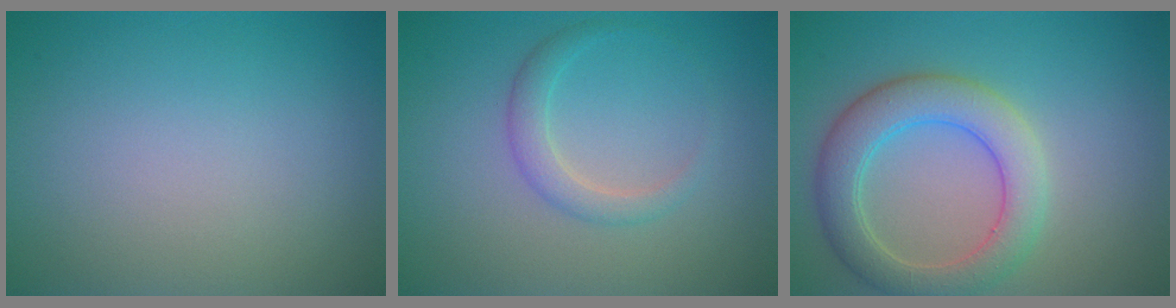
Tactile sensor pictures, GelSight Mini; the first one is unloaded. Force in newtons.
{"total": 1.9, "press": 1.9, "slide": 0.1}
{"total": 5.3, "press": 5.3, "slide": 0.4}